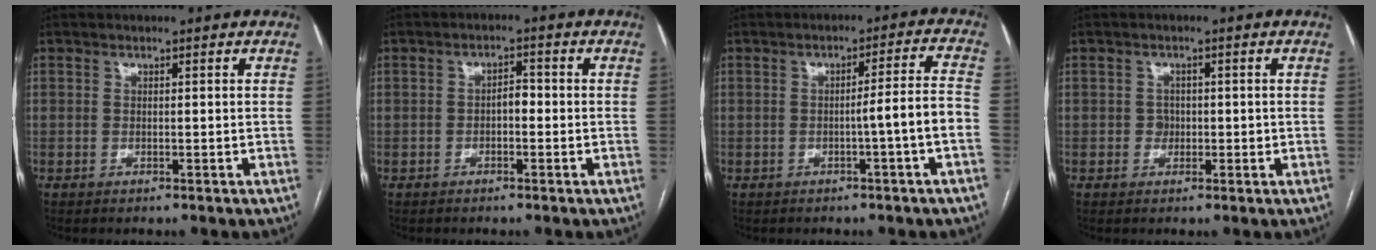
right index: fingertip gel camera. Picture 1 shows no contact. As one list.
[{"total": 2.3, "force": [-0.5, 1.1, 1.9], "torque": [-0.024, 0.008, -0.010]}, {"total": 5.6, "force": [-1.8, -1.1, 5.2], "torque": [-0.067, 0.011, -0.026]}, {"total": 1.8, "force": [-0.1, 1.7, 0.7], "torque": [-0.007, 0.005, -0.002]}]